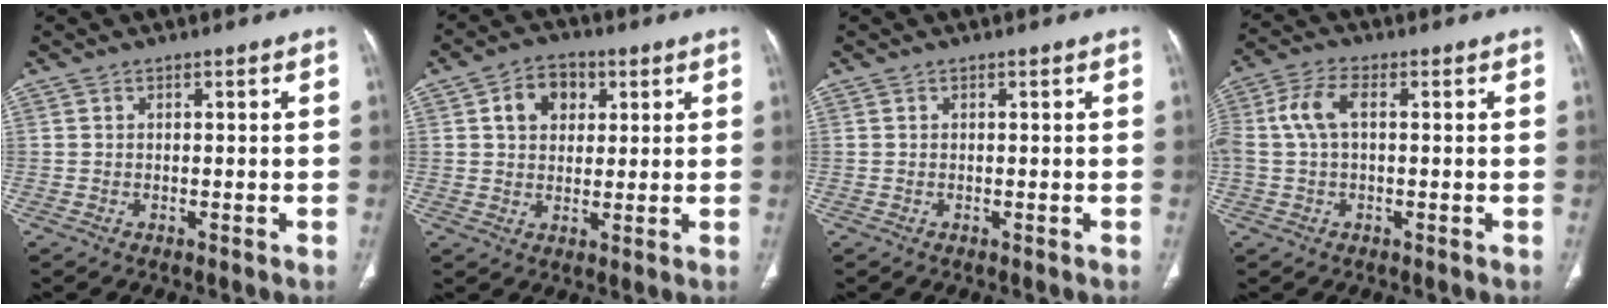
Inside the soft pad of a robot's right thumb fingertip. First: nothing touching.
{"total": 7.5, "force": [2.6, 5.6, 4.3], "torque": [-0.040, 0.000, 0.038]}
{"total": 0.0}
{"total": 6.9, "force": [0.8, 3.8, 5.7], "torque": [-0.136, 0.025, 0.012]}